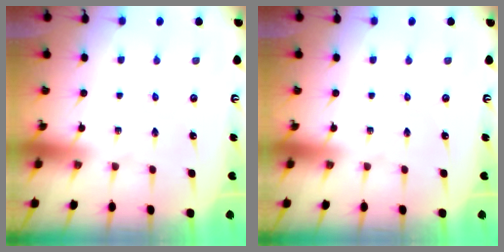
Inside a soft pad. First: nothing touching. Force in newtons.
{"total": 0.0}